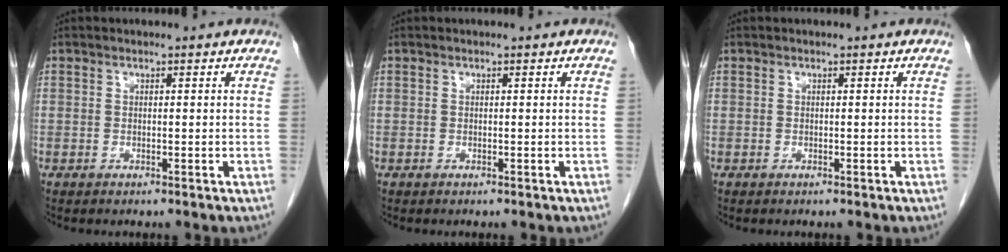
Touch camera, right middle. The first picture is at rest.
{"total": 0.0}
{"total": 0.0}